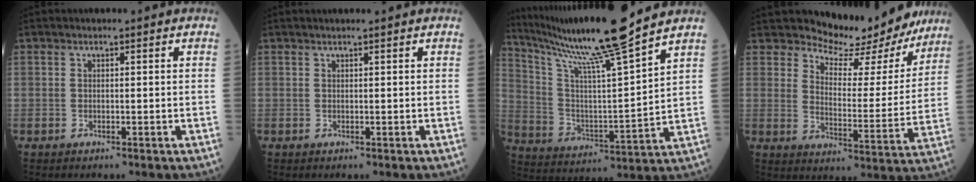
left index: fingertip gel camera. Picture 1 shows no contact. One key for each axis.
{"total": 1.4, "fx": 1.2, "fy": 0.0, "fz": 0.7, "tx": -0.003, "ty": 0.011, "tz": 0.017}
{"total": 17.5, "fx": 14.5, "fy": -2.0, "fz": 9.6, "tx": -0.183, "ty": -0.016, "tz": 0.253}
{"total": 15.0, "fx": 14.0, "fy": 4.1, "fz": 3.6, "tx": -0.039, "ty": -0.036, "tz": 0.170}